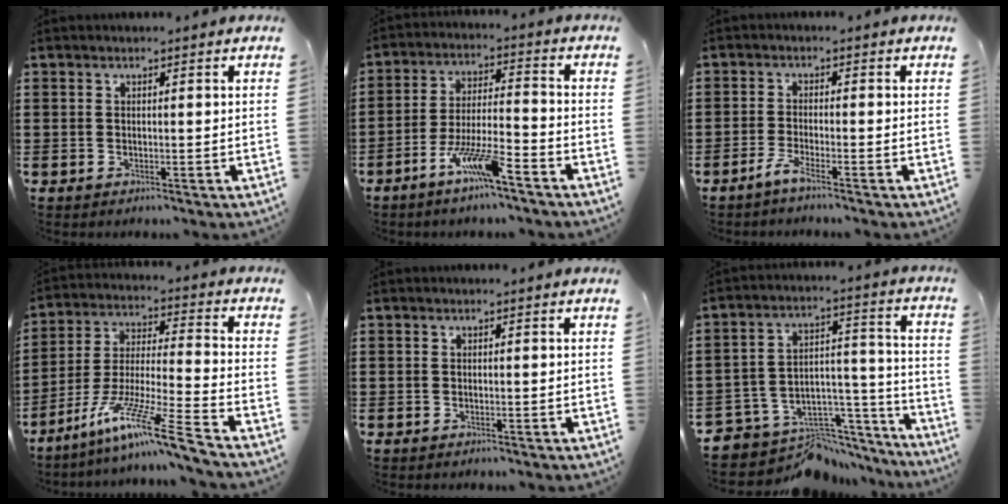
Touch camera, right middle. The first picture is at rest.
{"total": 8.5, "force": [-5.6, 1.0, 6.3], "torque": [-0.138, -0.007, -0.110]}
{"total": 2.6, "force": [-1.8, -0.1, 1.8], "torque": [-0.045, -0.006, -0.039]}
{"total": 12.1, "force": [-8.8, -0.1, 8.3], "torque": [-0.155, -0.001, -0.170]}
{"total": 0.0}
{"total": 6.8, "force": [-5.8, 3.7, 0.6], "torque": [-0.012, 0.004, -0.105]}